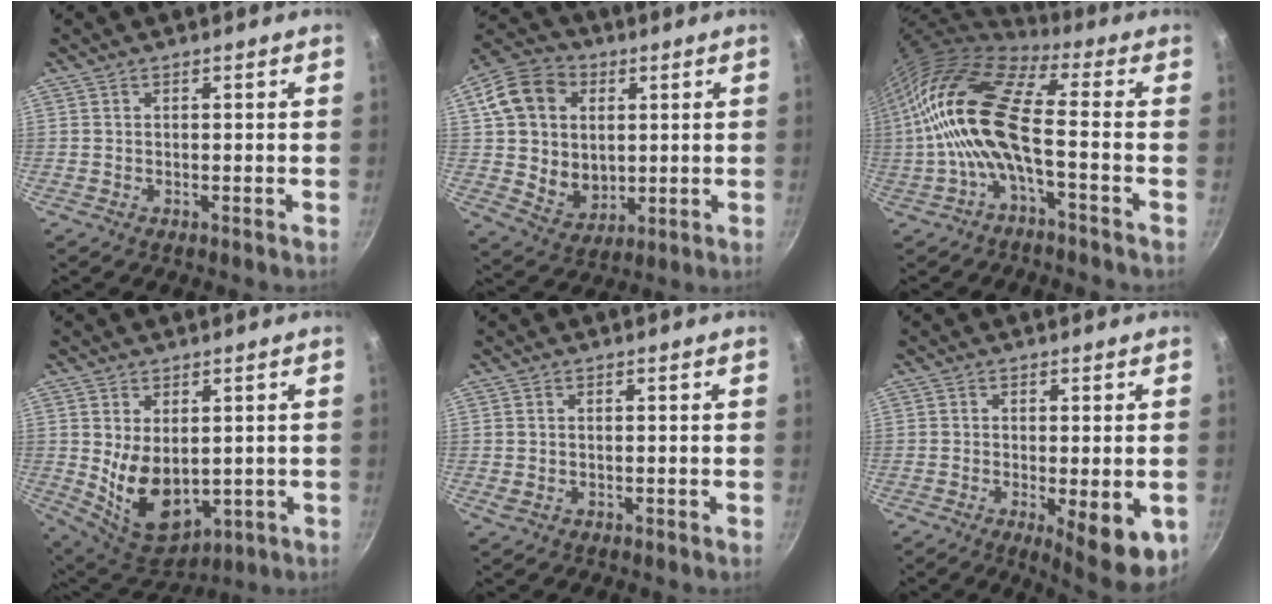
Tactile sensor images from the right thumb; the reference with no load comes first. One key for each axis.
{"total": 15.7, "fx": 3.7, "fy": 12.6, "fz": 8.6, "tx": -0.123, "ty": -0.005, "tz": 0.067}
{"total": 16.8, "fx": -2.6, "fy": 5.6, "fz": 15.6, "tx": -0.334, "ty": 0.054, "tz": -0.059}
{"total": 11.9, "fx": -0.3, "fy": 7.4, "fz": 9.4, "tx": -0.141, "ty": -0.015, "tz": 0.028}
{"total": 0.9, "fx": 0.0, "fy": 0.6, "fz": 0.6, "tx": -0.020, "ty": 0.003, "tz": 0.005}
{"total": 10.3, "fx": -3.2, "fy": 3.3, "fz": 9.2, "tx": -0.120, "ty": -0.020, "tz": -0.038}